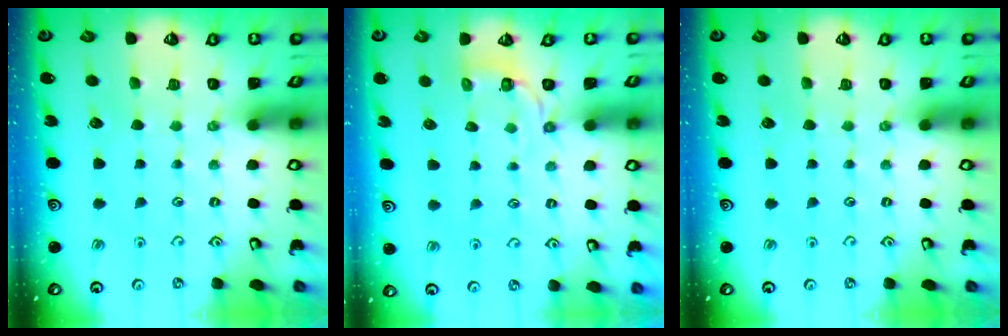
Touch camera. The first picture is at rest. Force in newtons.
{"total": 3.3, "press": 1.9, "slide": 2.7}
{"total": 0.0}